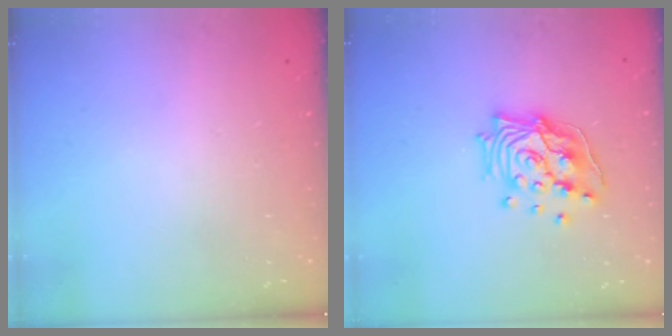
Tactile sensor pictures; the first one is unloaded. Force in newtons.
{"total": 15.3, "press": 15.1, "slide": 2.7}